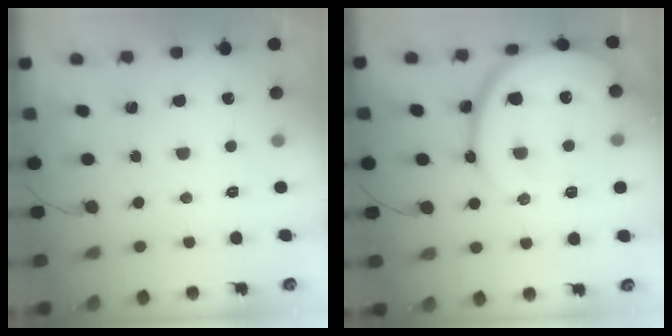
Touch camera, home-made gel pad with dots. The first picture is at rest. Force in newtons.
{"total": 23.2, "press": 23.1, "slide": 2.2}